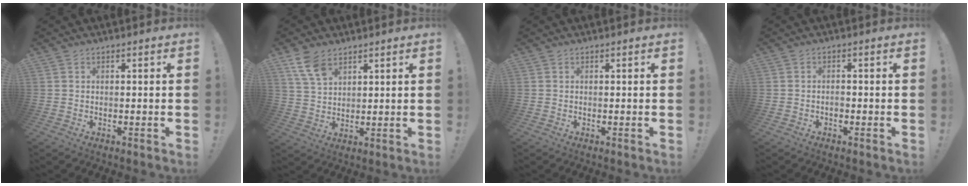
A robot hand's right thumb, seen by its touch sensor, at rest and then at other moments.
{"total": 8.2, "force": [5.1, 4.5, 4.6], "torque": [-0.088, -0.017, 0.101]}
{"total": 0.0}
{"total": 1.2, "force": [-0.7, 0.7, 0.7], "torque": [-0.011, 0.001, -0.013]}